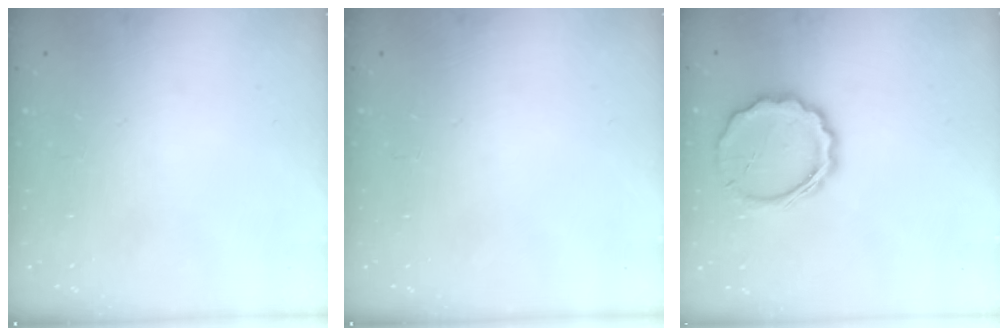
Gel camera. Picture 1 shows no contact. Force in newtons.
{"total": 0.0}
{"total": 12.2, "press": 11.9, "slide": 2.5}